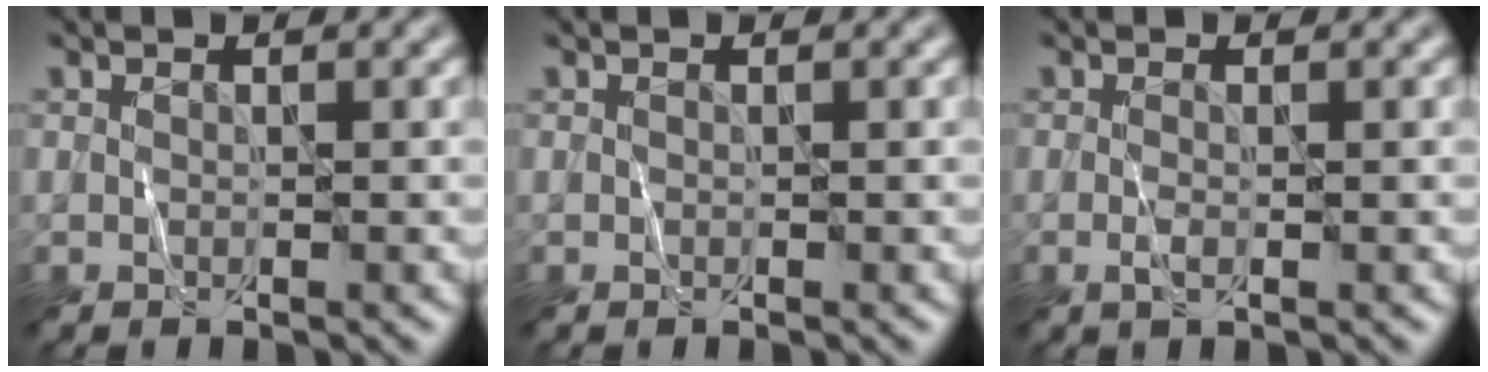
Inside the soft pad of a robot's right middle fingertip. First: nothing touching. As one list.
[{"total": 0.0}, {"total": 1.1, "force": [-0.2, 0.2, 1.1], "torque": [-0.025, -0.001, -0.007]}]